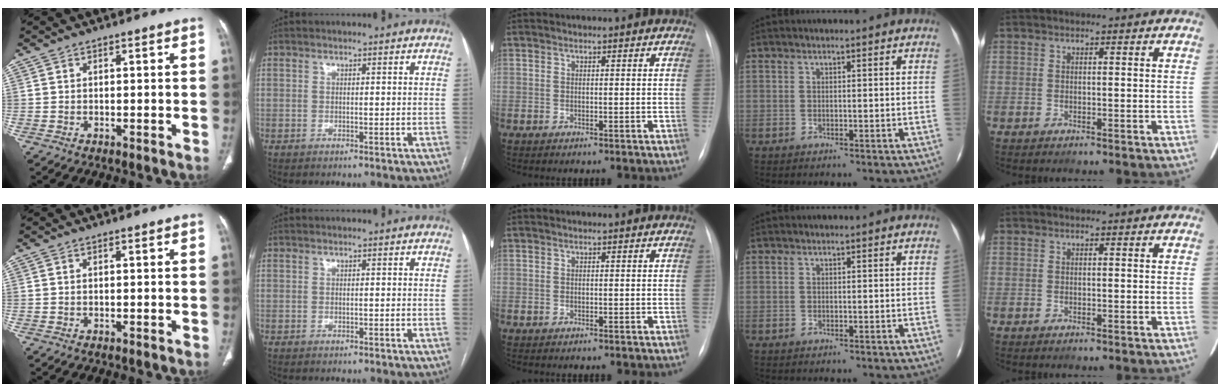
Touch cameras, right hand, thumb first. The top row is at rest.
{}